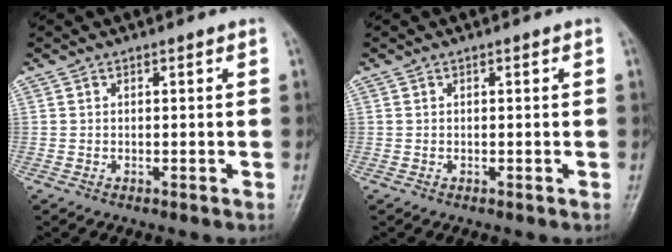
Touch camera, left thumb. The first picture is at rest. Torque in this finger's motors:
{"motor_torque": [0.00, 0.00, -0.04, -0.04, 0.00]}